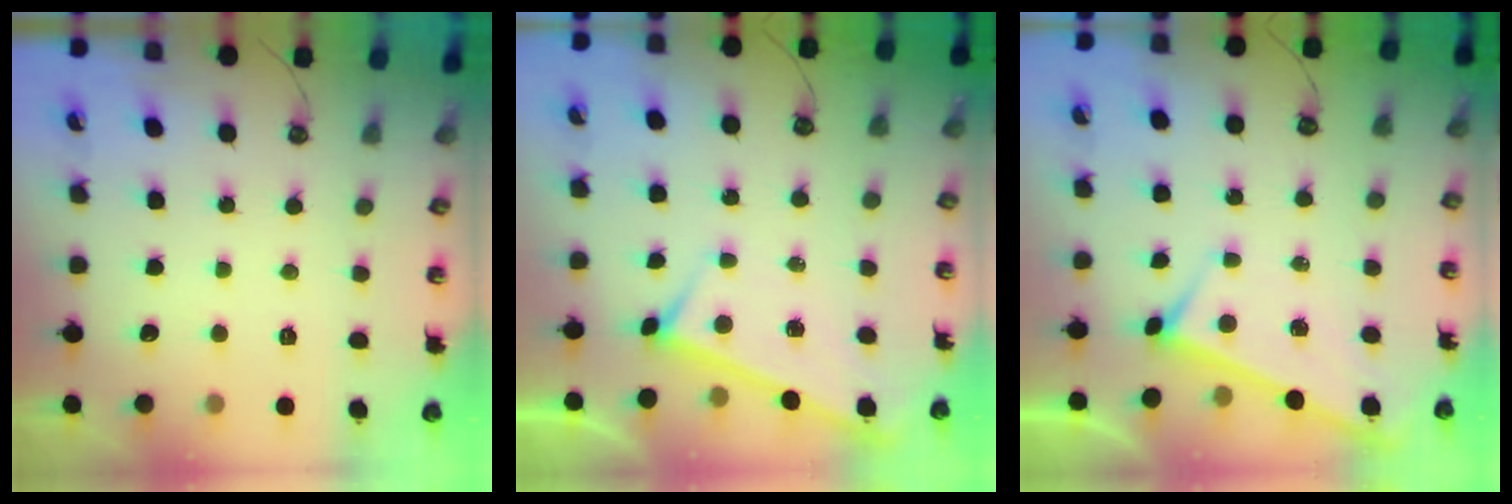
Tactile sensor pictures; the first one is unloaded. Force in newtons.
{"total": 3.1, "press": 3.1, "slide": 0.2}
{"total": 3.0, "press": 3.0, "slide": 0.2}